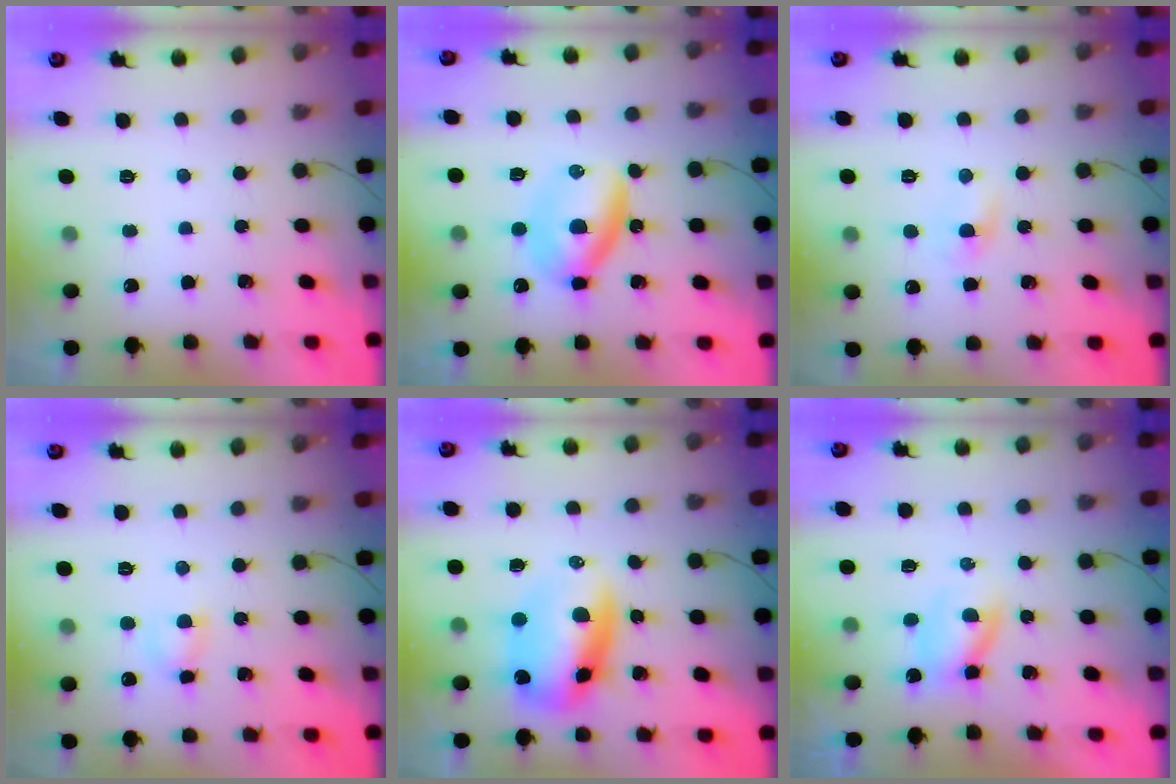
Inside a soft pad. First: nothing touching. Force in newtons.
{"total": 7.4, "press": 7.3, "slide": 0.7}
{"total": 2.0, "press": 1.8, "slide": 1.0}
{"total": 4.0, "press": 3.7, "slide": 1.3}
{"total": 11.4, "press": 11.1, "slide": 2.7}
{"total": 2.9, "press": 2.8, "slide": 0.9}